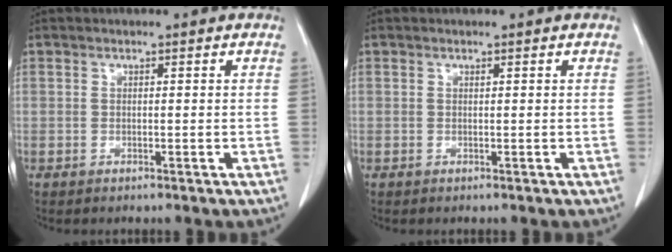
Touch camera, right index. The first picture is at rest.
{"total": 0.0}